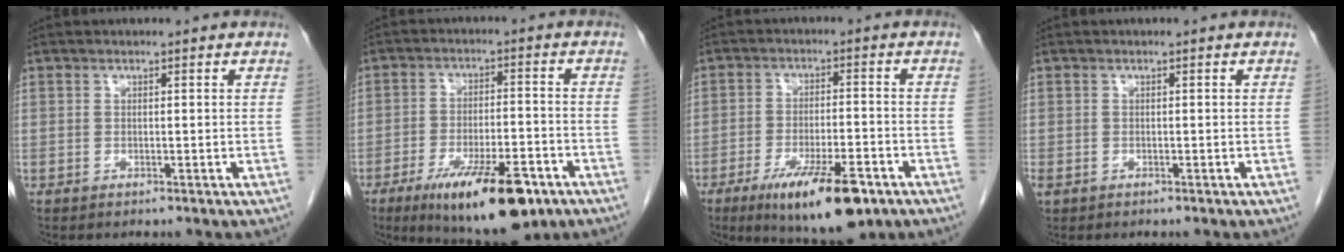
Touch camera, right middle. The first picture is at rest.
{"total": 14.9, "force": [-8.8, 3.9, 11.4], "torque": [-0.171, -0.018, -0.132]}
{"total": 12.8, "force": [-7.4, 3.0, 10.0], "torque": [-0.162, -0.021, -0.111]}
{"total": 0.8, "force": [-0.3, 0.6, 0.4], "torque": [-0.012, 0.001, -0.001]}